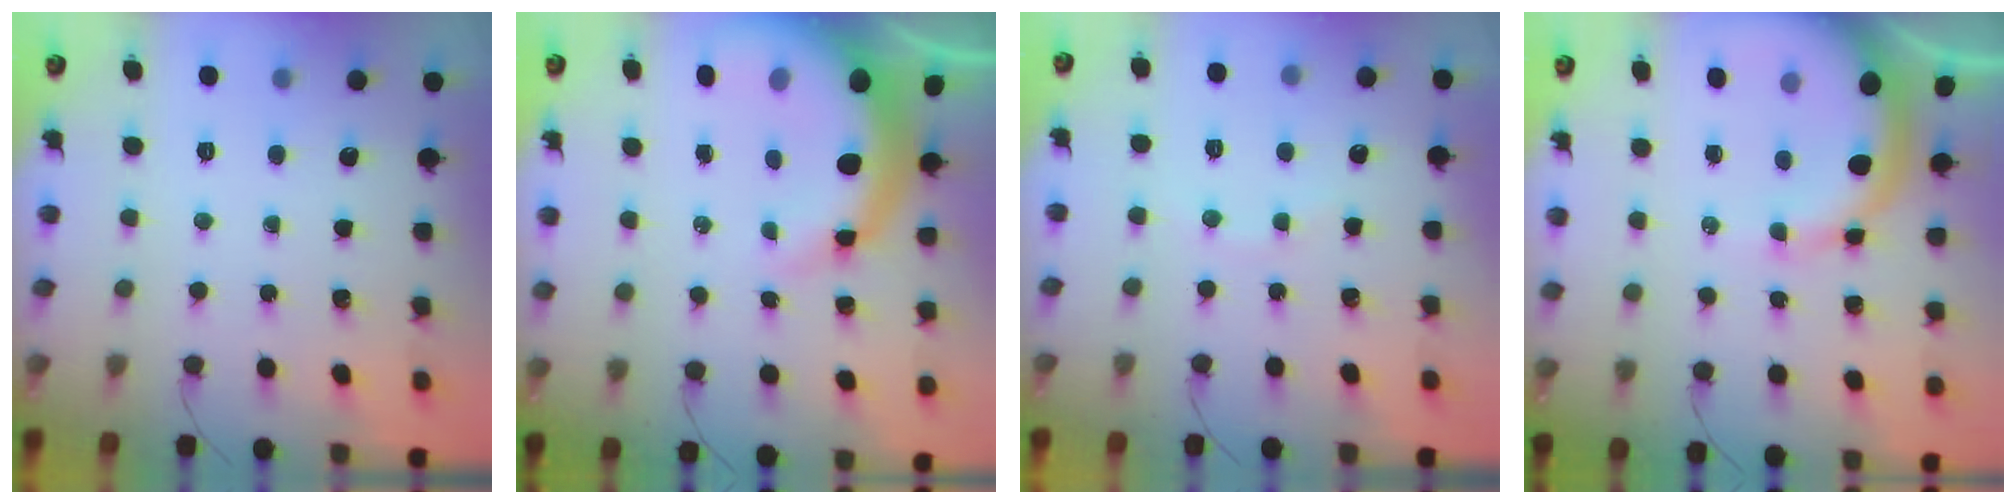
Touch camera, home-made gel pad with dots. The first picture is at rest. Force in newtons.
{"total": 10.1, "press": 9.8, "slide": 2.6}
{"total": 2.6, "press": 2.5, "slide": 0.8}
{"total": 10.8, "press": 10.5, "slide": 2.3}